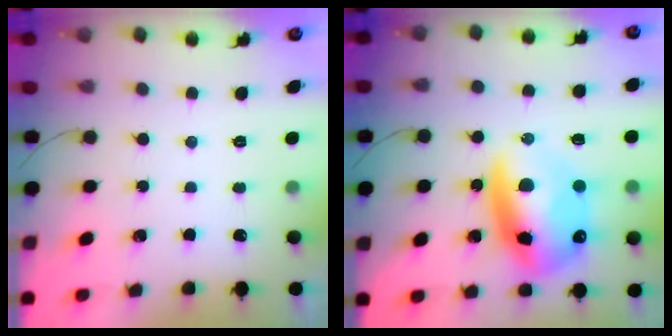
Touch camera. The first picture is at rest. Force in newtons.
{"total": 16.0, "press": 15.6, "slide": 3.5}